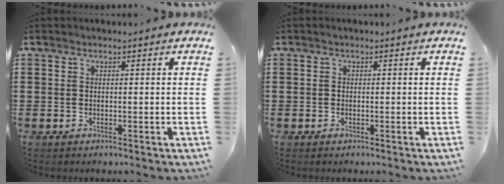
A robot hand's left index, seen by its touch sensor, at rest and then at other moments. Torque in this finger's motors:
{"motor_torque": [-0.07, 0.03, -0.02, -0.01]}